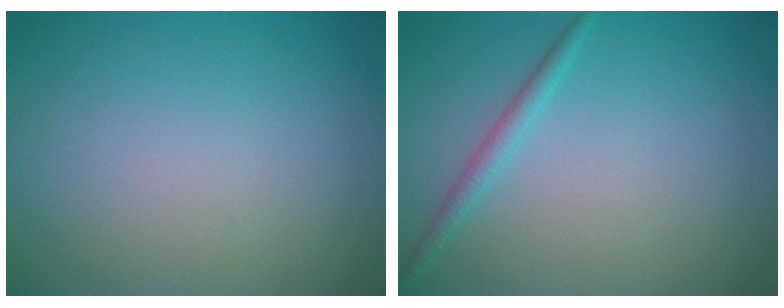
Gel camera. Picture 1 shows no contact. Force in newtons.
{"total": 1.4, "press": 1.4, "slide": 0.0}